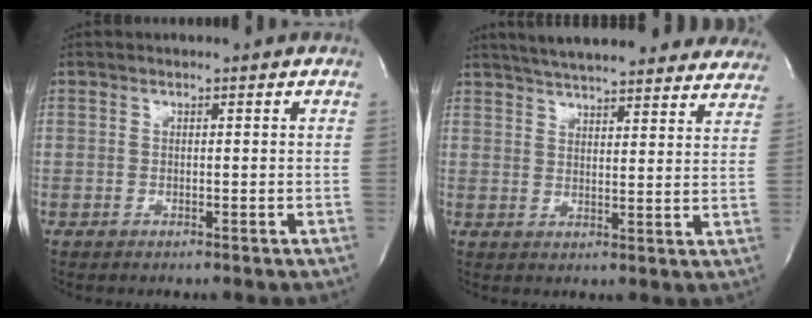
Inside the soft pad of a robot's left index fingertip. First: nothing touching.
{"total": 26.7, "force": [24.1, 5.1, 10.4], "torque": [-0.169, -0.024, 0.292]}